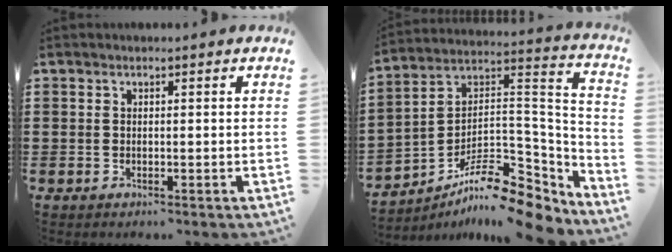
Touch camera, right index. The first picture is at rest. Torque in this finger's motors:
{"motor_torque": [0.20, -0.28, 0.50, 0.14]}